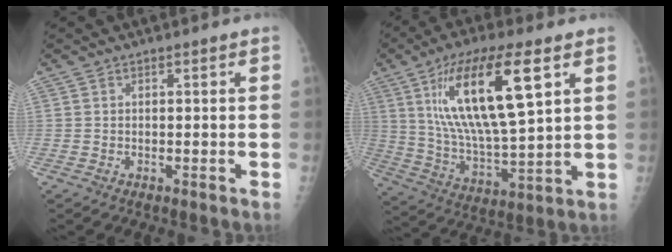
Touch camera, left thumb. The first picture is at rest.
{"total": 21.5, "force": [8.1, 6.4, 18.9], "torque": [-0.339, -0.025, 0.148]}